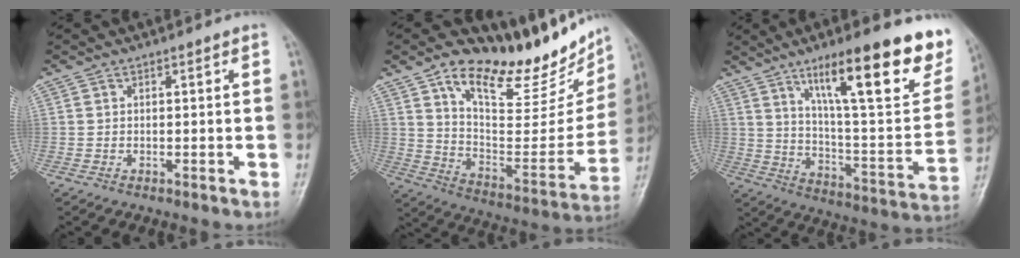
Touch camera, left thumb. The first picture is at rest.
{"total": 22.0, "force": [16.6, 7.4, 12.4], "torque": [-0.125, -0.092, 0.267]}
{"total": 26.9, "force": [15.9, 6.2, 20.8], "torque": [-0.274, -0.055, 0.251]}